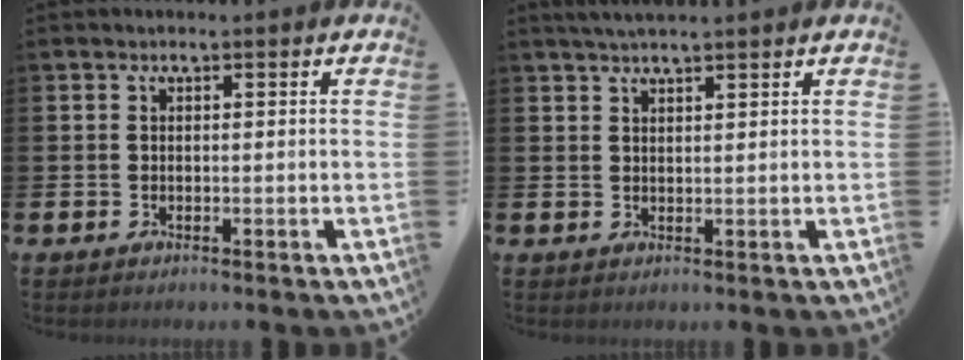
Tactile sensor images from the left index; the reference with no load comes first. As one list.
[{"total": 2.5, "force": [2.4, 0.2, 0.9], "torque": [-0.019, -0.005, 0.042]}]